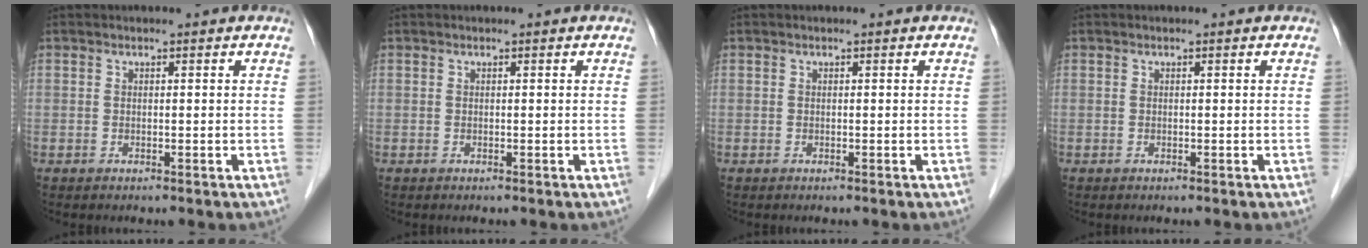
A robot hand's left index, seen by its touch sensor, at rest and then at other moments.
{"total": 0.0}
{"total": 0.0}
{"total": 0.0}